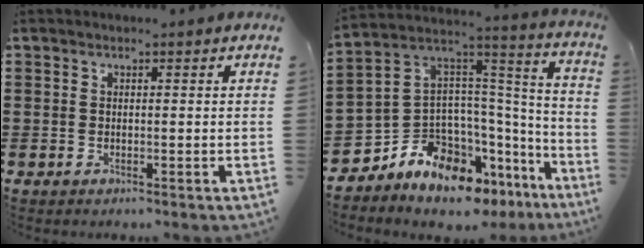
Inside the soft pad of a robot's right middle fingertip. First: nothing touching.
{"total": 9.8, "force": [-8.8, 3.7, 2.1], "torque": [-0.066, -0.010, -0.176]}